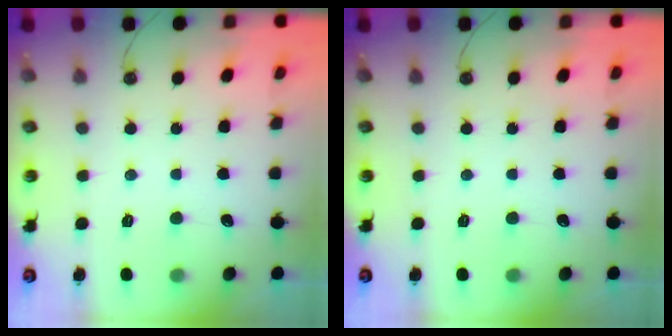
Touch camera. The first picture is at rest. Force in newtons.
{"total": 0.0}